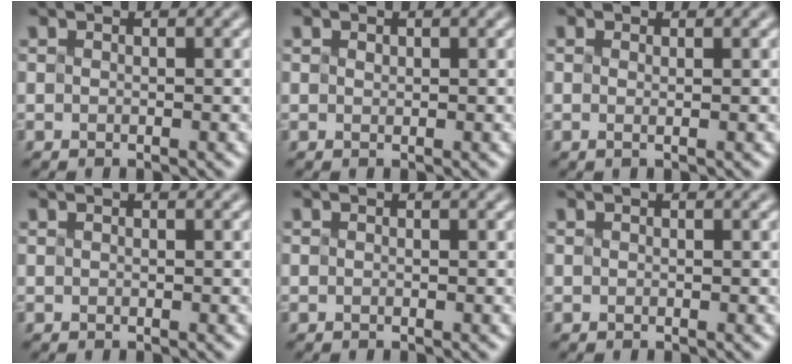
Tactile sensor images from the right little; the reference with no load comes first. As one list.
[{"total": 0.8, "force": [-0.1, -0.5, -0.6], "torque": [-0.002, -0.001, 0.016]}, {"total": 0.0}, {"total": 1.0, "force": [0.7, 0.5, 0.6], "torque": [-0.005, 0.012, 0.010]}, {"total": 0.0}, {"total": 0.0}]